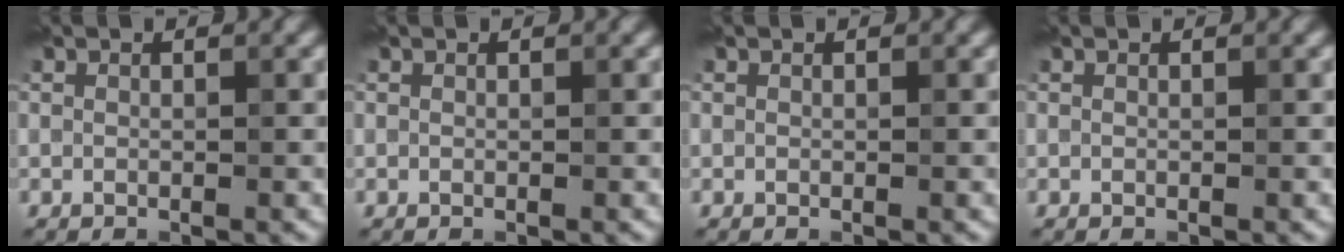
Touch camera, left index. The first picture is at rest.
{"total": 0.0}
{"total": 0.0}
{"total": 0.0}